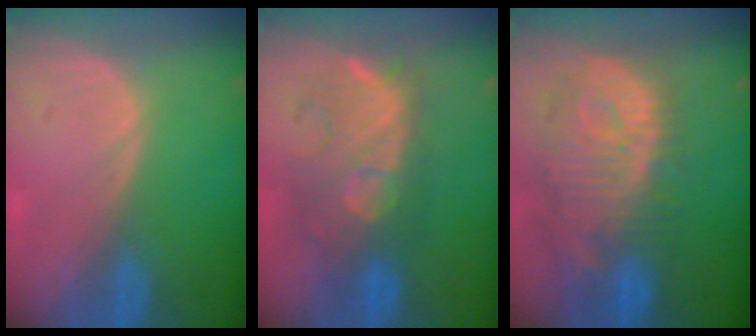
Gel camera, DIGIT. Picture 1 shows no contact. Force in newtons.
{"total": 9.4, "press": 9.2, "slide": 1.9}
{"total": 12.9, "press": 11.3, "slide": 6.2}